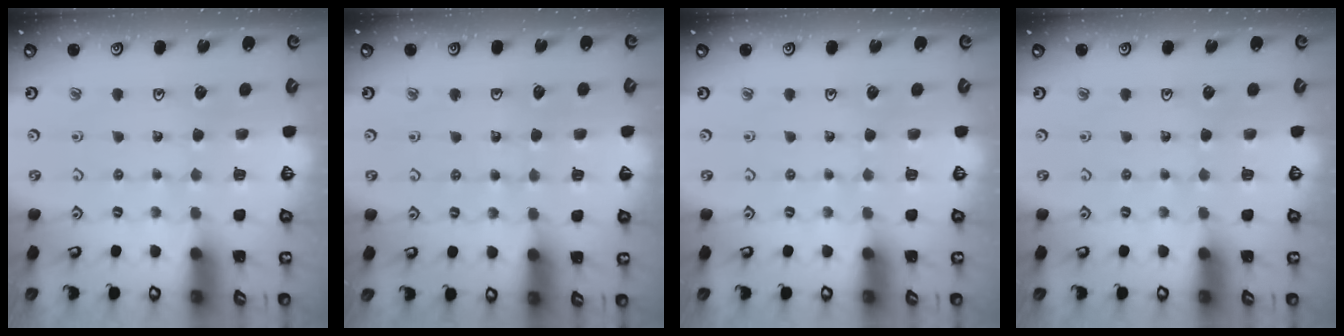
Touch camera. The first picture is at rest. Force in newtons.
{"total": 2.4, "press": 2.4, "slide": 0.3}
{"total": 0.0}
{"total": 0.0}